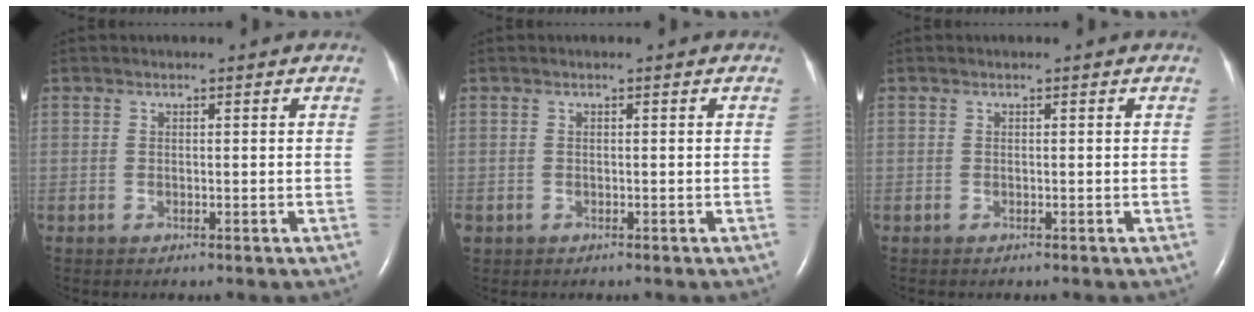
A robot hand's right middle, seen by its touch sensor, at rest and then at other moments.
{"total": 0.8, "force": [-0.4, 0.6, 0.3], "torque": [-0.009, 0.002, -0.003]}
{"total": 0.0}